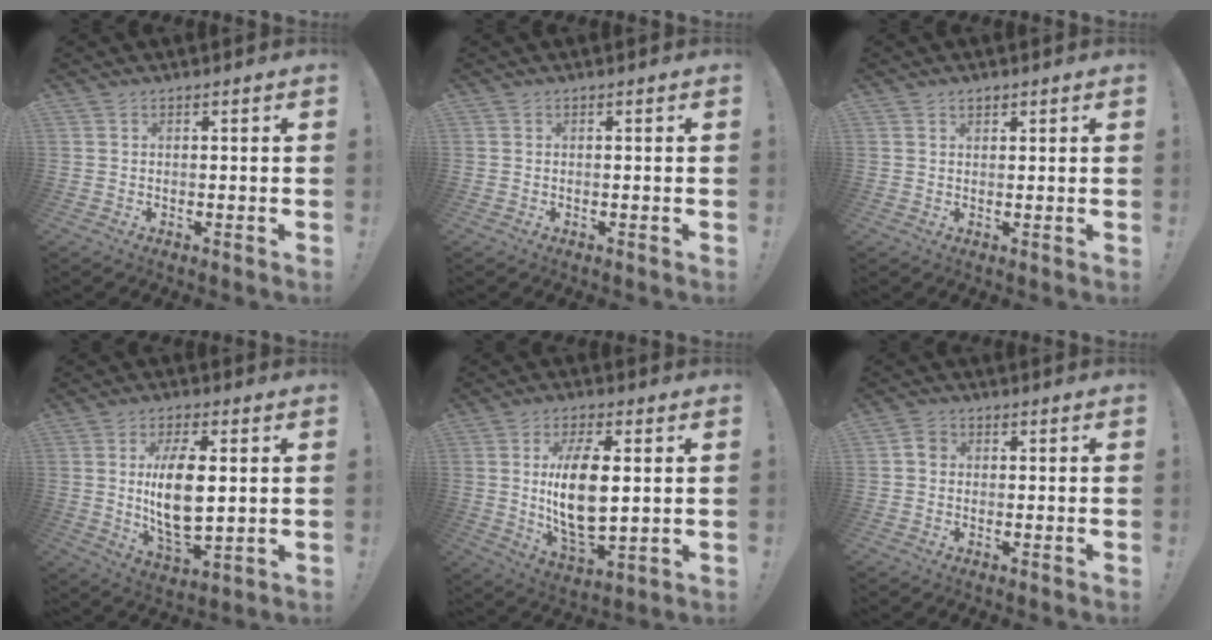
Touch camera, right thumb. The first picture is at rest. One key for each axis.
{"total": 0.0}
{"total": 1.1, "fx": 0.9, "fy": 0.6, "fz": 0.2, "tx": 0.003, "ty": -0.005, "tz": 0.016}
{"total": 13.8, "fx": 1.9, "fy": 6.3, "fz": 12.1, "tx": -0.235, "ty": -0.016, "tz": 0.025}
{"total": 15.0, "fx": 2.0, "fy": 7.1, "fz": 13.1, "tx": -0.252, "ty": -0.013, "tz": 0.029}
{"total": 3.2, "fx": -0.1, "fy": 2.7, "fz": 1.8, "tx": -0.027, "ty": 0.009, "tz": -0.002}